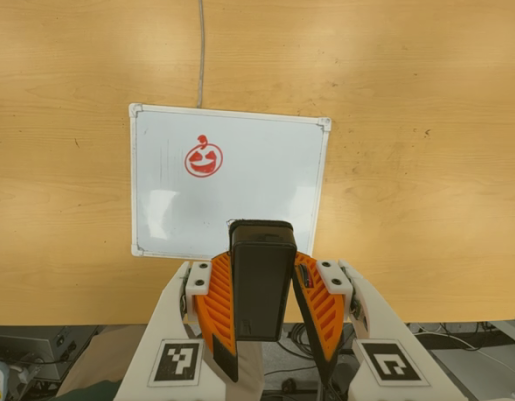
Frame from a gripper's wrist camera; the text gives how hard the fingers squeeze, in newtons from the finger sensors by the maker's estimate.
{"total": 4.7, "left": 3.9, "right": 5.5}